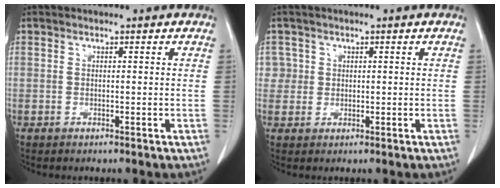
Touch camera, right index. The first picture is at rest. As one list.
[{"total": 3.6, "force": [0.7, 3.6, 0.1], "torque": [0.013, 0.015, 0.017]}]